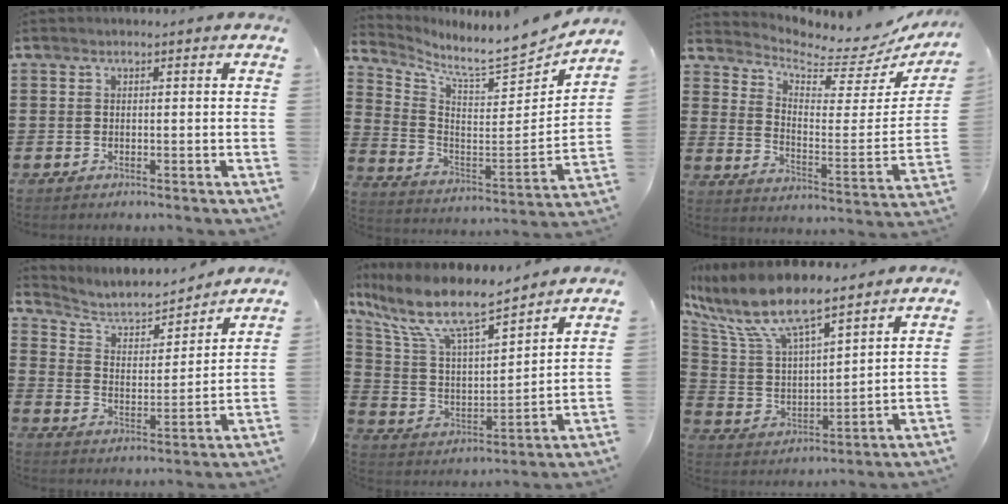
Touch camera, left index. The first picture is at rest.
{"total": 7.2, "force": [6.7, 0.1, 2.6], "torque": [-0.070, -0.074, 0.104]}
{"total": 4.6, "force": [4.3, 1.1, 1.3], "torque": [-0.046, -0.043, 0.065]}
{"total": 5.2, "force": [4.6, 1.7, 1.7], "torque": [-0.061, -0.028, 0.072]}
{"total": 11.3, "force": [8.8, 2.2, 6.7], "torque": [-0.166, -0.051, 0.151]}
{"total": 10.3, "force": [8.1, 2.5, 5.9], "torque": [-0.155, -0.043, 0.137]}